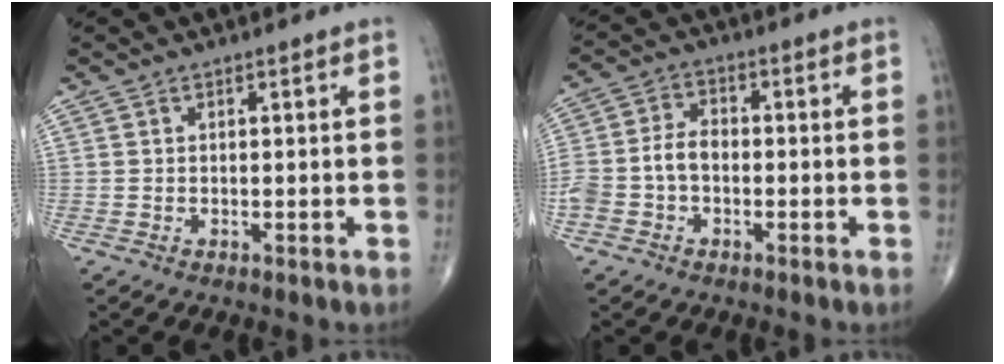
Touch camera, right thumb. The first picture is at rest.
{"total": 6.9, "force": [-1.6, 4.7, 4.7], "torque": [-0.101, 0.026, -0.038]}